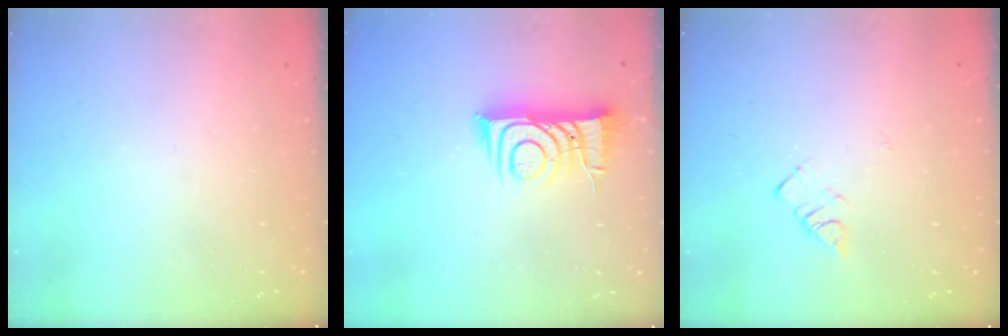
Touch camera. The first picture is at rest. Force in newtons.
{"total": 9.2, "press": 9.2, "slide": 1.1}
{"total": 2.3, "press": 2.3, "slide": 0.4}